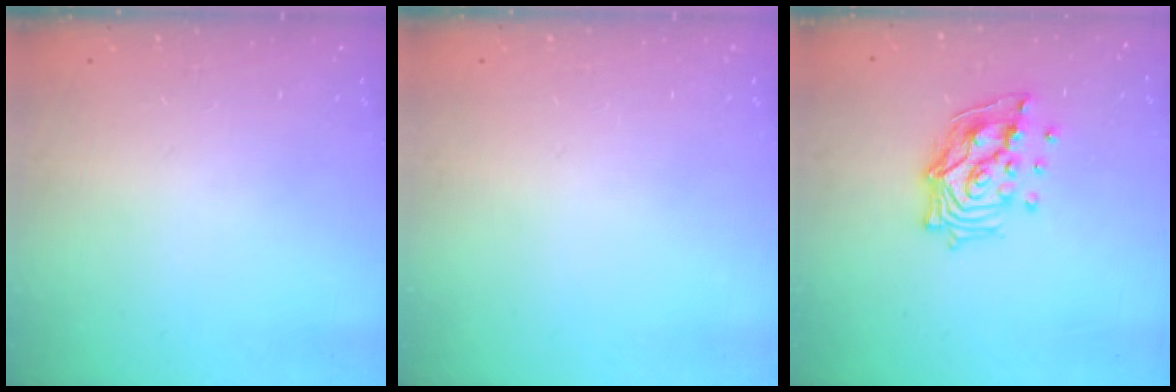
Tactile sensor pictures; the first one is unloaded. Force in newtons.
{"total": 0.0}
{"total": 13.3, "press": 13.2, "slide": 1.1}